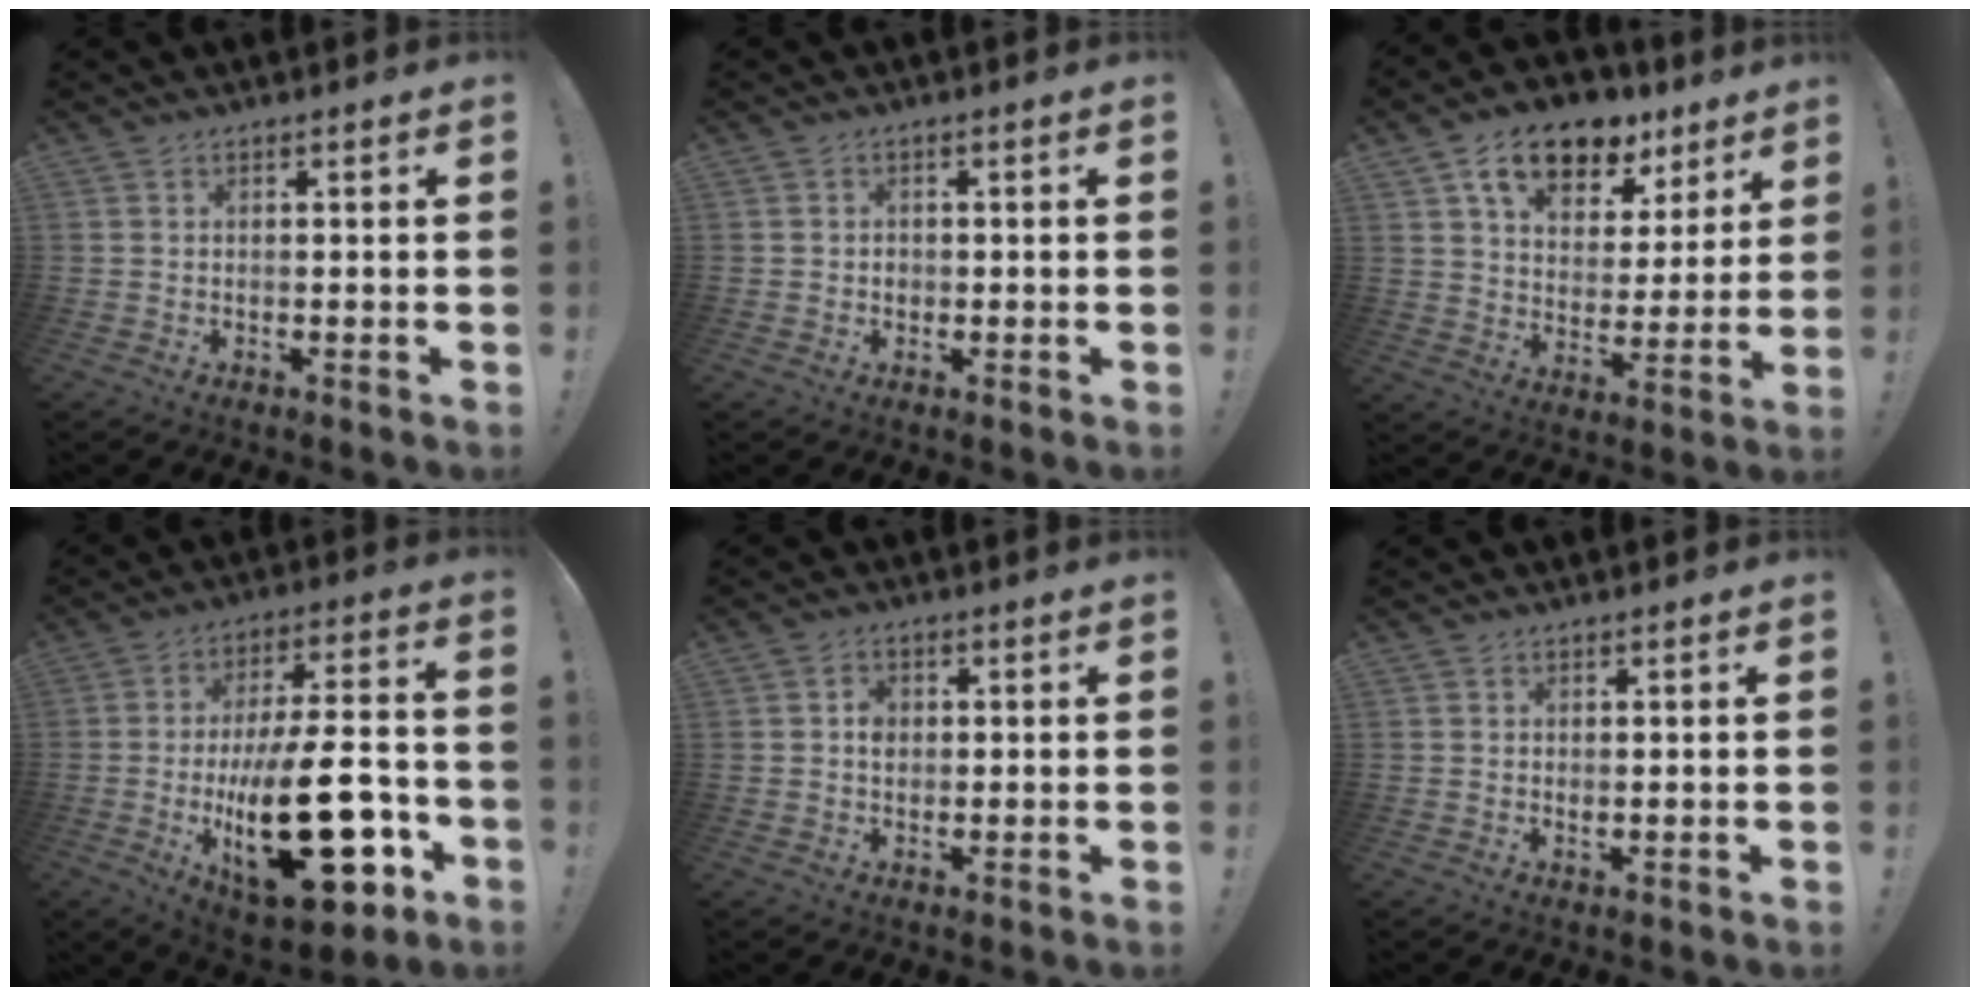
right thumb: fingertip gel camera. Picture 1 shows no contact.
{"total": 1.4, "force": [-0.3, 1.3, 0.5], "torque": [-0.002, -0.001, -0.008]}
{"total": 15.6, "force": [9.7, 9.1, 8.1], "torque": [-0.123, -0.053, 0.173]}
{"total": 29.9, "force": [-7.1, 12.6, 26.2], "torque": [-0.434, 0.039, -0.098]}
{"total": 3.1, "force": [0.0, 2.5, 1.8], "torque": [-0.024, 0.004, -0.004]}
{"total": 0.5, "force": [0.1, 0.4, 0.3], "torque": [-0.001, -0.001, 0.001]}